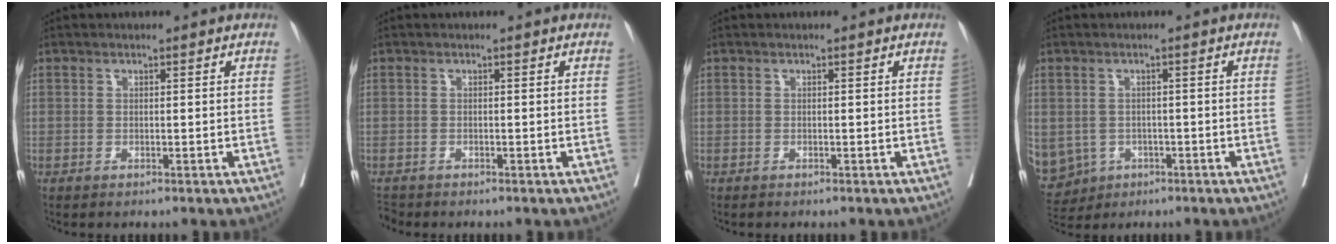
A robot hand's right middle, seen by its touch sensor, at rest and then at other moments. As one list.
[{"total": 1.2, "force": [-1.1, 0.2, -0.1], "torque": [0.000, -0.007, -0.021]}, {"total": 0.0}, {"total": 14.3, "force": [-4.3, 12.8, 4.6], "torque": [-0.160, -0.001, -0.047]}]